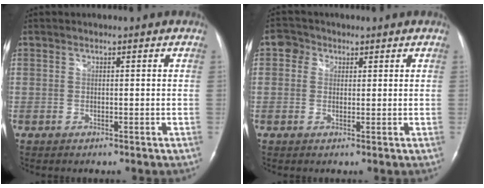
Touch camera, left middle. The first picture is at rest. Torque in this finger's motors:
{"motor_torque": [0.16, -0.05, -0.08, 0.01]}